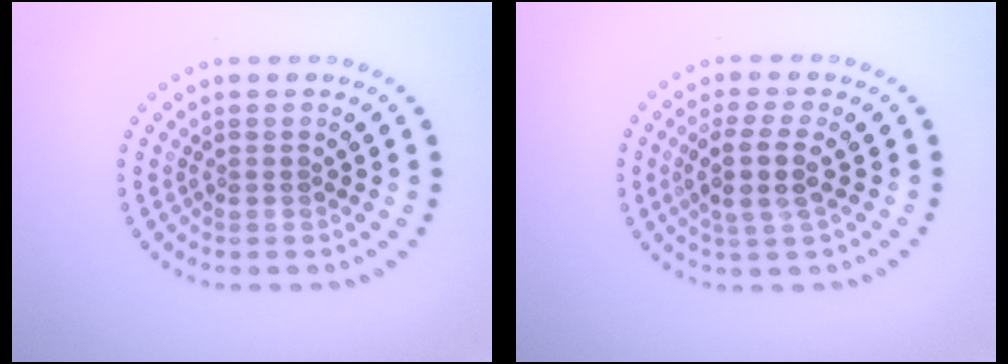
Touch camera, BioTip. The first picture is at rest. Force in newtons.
{"total": 2.9, "press": 2.5, "slide": 1.5}